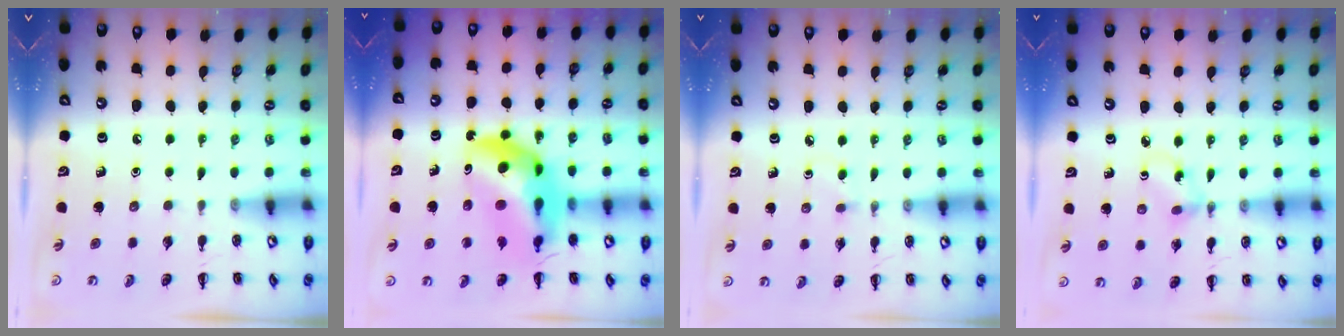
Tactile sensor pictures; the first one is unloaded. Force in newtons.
{"total": 17.0, "press": 16.4, "slide": 4.7}
{"total": 2.3, "press": 2.1, "slide": 1.0}
{"total": 2.8, "press": 2.8, "slide": 0.7}